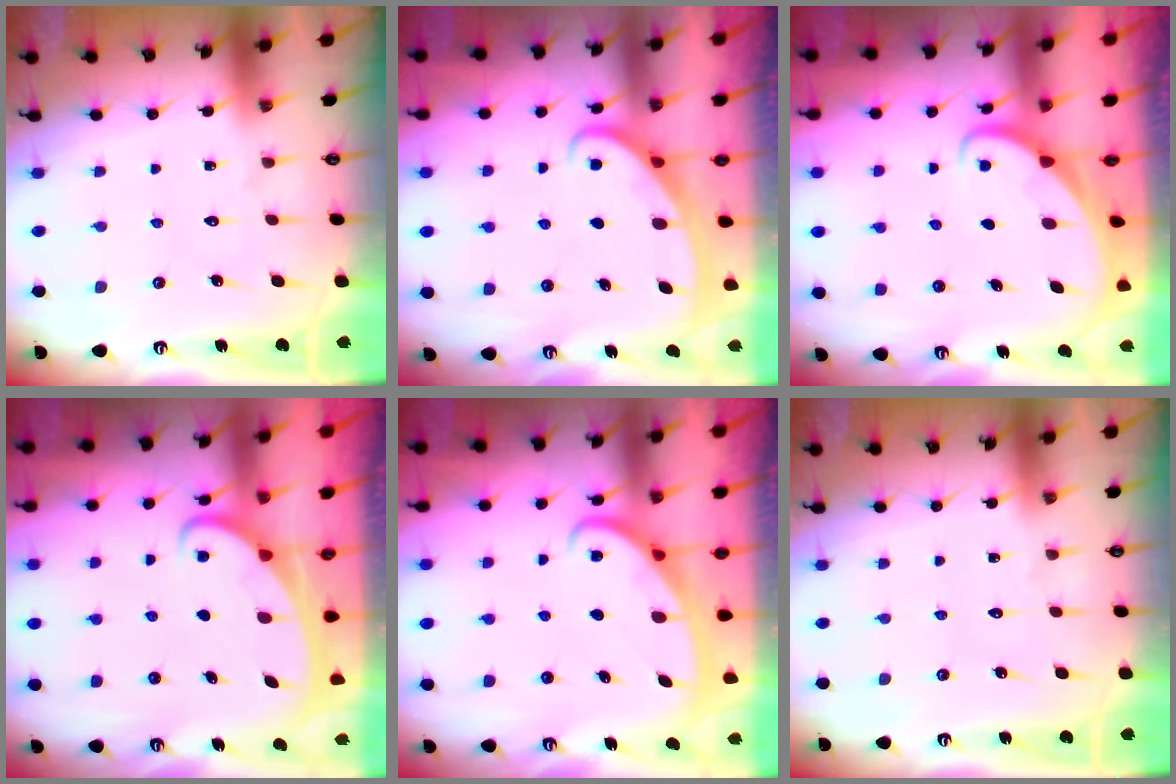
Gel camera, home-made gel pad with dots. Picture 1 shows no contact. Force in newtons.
{"total": 2.6, "press": 2.6, "slide": 0.4}
{"total": 2.1, "press": 2.1, "slide": 0.2}
{"total": 2.1, "press": 2.0, "slide": 0.3}
{"total": 2.7, "press": 2.7, "slide": 0.4}
{"total": 0.0}